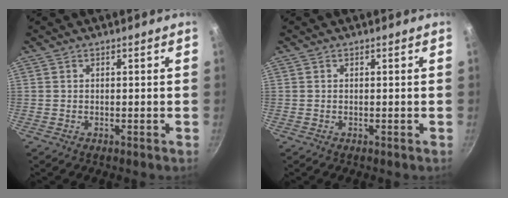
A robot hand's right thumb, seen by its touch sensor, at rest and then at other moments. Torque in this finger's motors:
{"motor_torque": [0.00, 0.25, 0.15, -0.29, -0.02]}